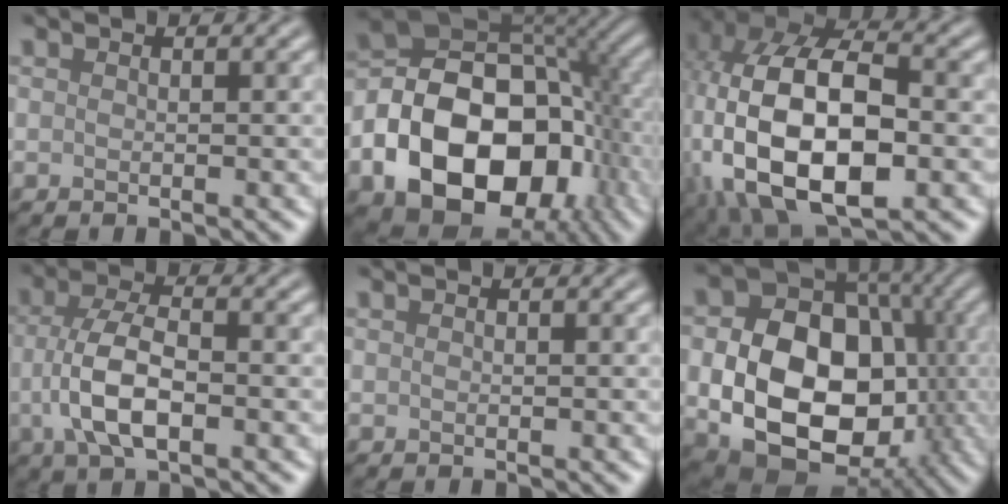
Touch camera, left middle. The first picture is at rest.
{"total": 15.8, "force": [-4.7, 10.9, 10.5], "torque": [-0.171, -0.018, -0.082]}
{"total": 16.6, "force": [-3.0, 9.9, 13.0], "torque": [-0.245, -0.010, -0.041]}
{"total": 5.8, "force": [-1.2, 2.6, 5.1], "torque": [-0.108, 0.002, -0.025]}
{"total": 0.0}
{"total": 13.9, "force": [-1.9, 10.2, 9.3], "torque": [-0.152, -0.025, -0.032]}